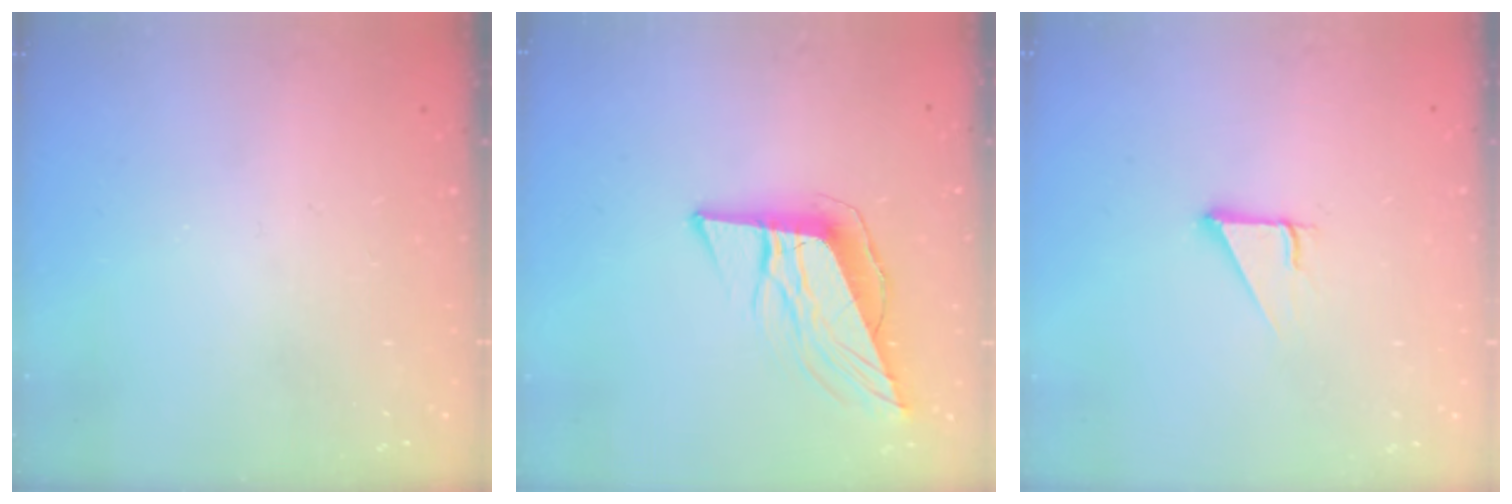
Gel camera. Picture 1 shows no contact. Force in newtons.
{"total": 11.2, "press": 10.6, "slide": 3.7}
{"total": 2.7, "press": 2.7, "slide": 0.0}